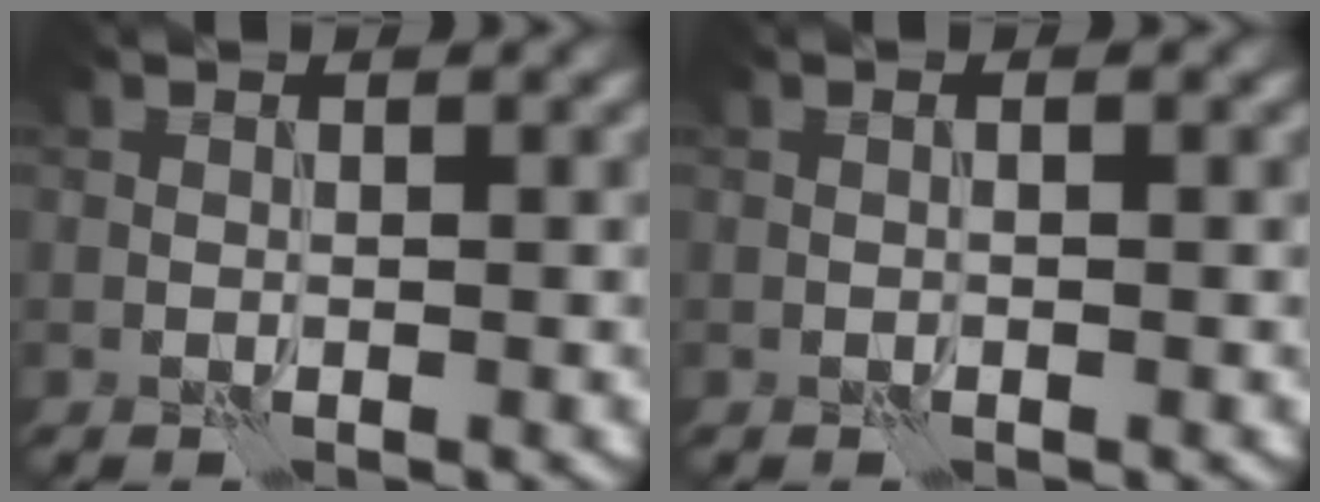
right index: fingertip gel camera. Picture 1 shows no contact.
{"total": 0.7, "force": [-0.1, 0.0, 0.7], "torque": [-0.010, -0.002, 0.000]}